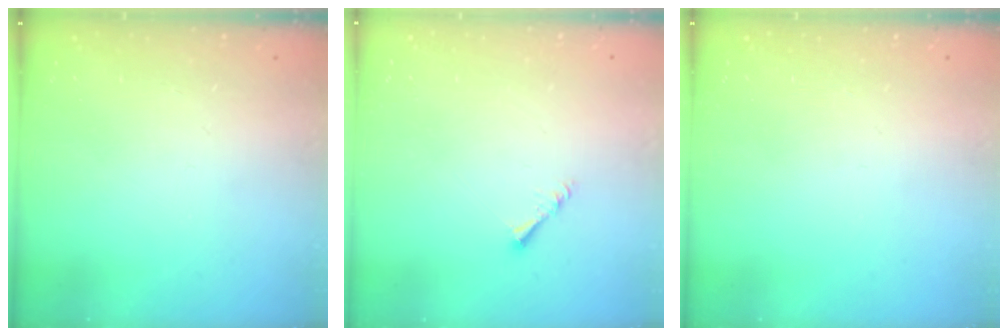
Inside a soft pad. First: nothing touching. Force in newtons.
{"total": 1.6, "press": 1.6, "slide": 0.3}
{"total": 0.0}